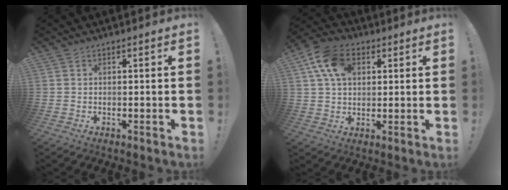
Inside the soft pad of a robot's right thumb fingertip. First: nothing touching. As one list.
[{"total": 13.0, "force": [4.7, 9.0, 8.1], "torque": [-0.140, 0.002, 0.091]}]